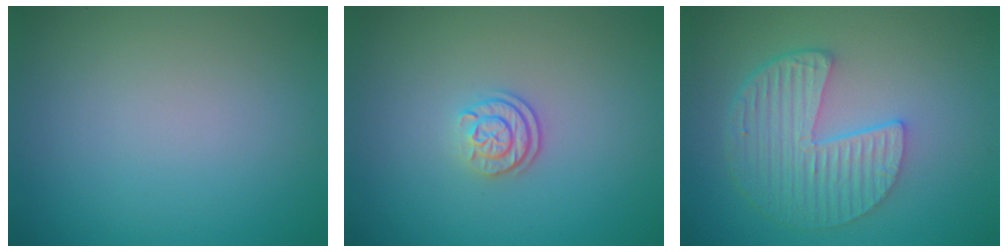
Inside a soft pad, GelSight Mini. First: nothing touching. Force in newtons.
{"total": 2.1, "press": 1.7, "slide": 1.3}
{"total": 5.6, "press": 4.1, "slide": 3.8}